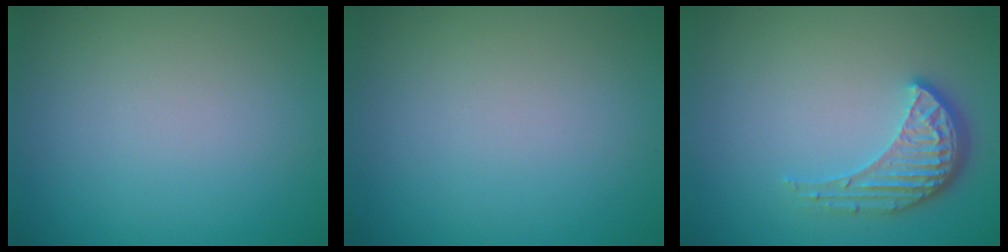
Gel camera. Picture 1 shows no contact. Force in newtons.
{"total": 0.0}
{"total": 4.1, "press": 3.1, "slide": 2.7}